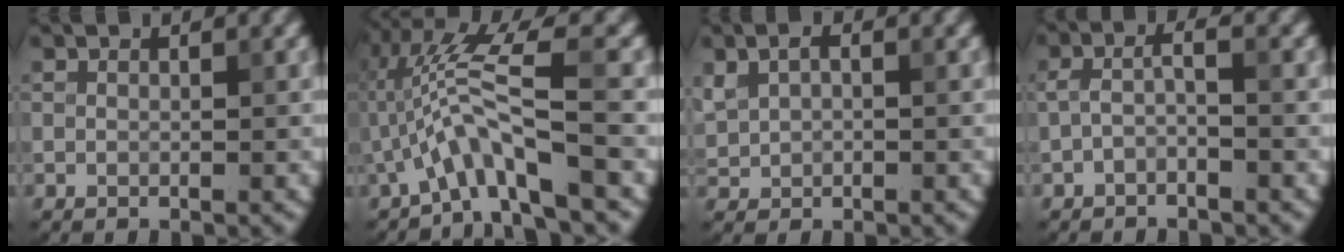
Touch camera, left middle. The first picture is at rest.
{"total": 5.8, "force": [-2.0, 0.6, 5.4], "torque": [-0.114, 0.018, -0.036]}
{"total": 2.2, "force": [0.5, 1.6, 1.4], "torque": [-0.033, 0.004, 0.010]}
{"total": 1.8, "force": [-0.8, 0.4, 1.6], "torque": [-0.033, 0.008, -0.022]}